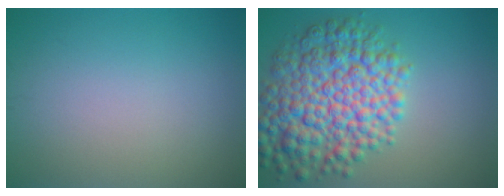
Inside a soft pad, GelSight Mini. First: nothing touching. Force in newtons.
{"total": 9.7, "press": 9.7, "slide": 0.2}